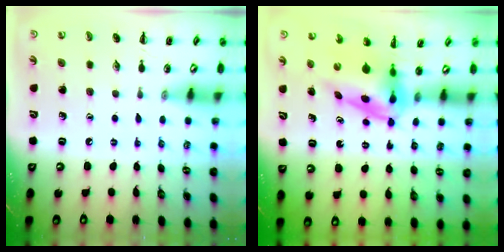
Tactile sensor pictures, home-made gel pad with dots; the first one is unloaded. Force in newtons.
{"total": 4.0, "press": 3.9, "slide": 0.7}